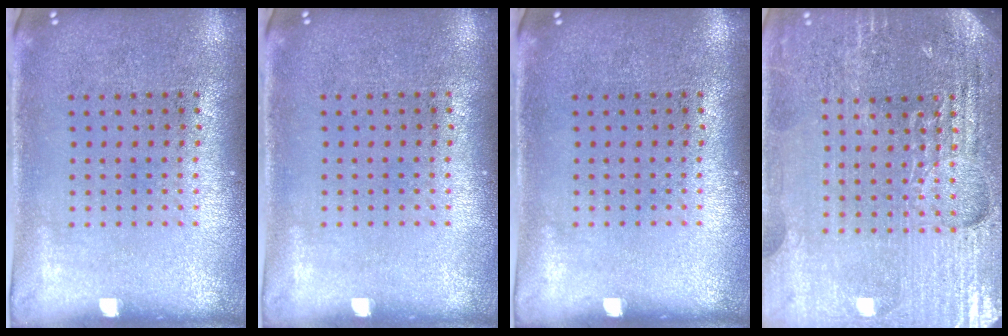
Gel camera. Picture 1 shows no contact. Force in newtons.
{"total": 0.0}
{"total": 0.0}
{"total": 4.9, "press": 4.6, "slide": 1.8}